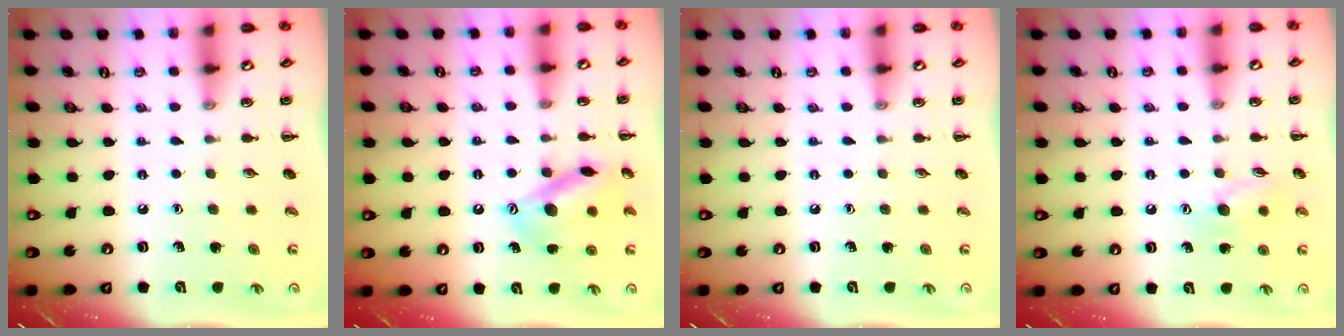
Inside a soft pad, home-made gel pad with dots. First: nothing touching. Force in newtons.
{"total": 14.0, "press": 13.7, "slide": 3.0}
{"total": 0.0}
{"total": 8.5, "press": 8.5, "slide": 0.7}